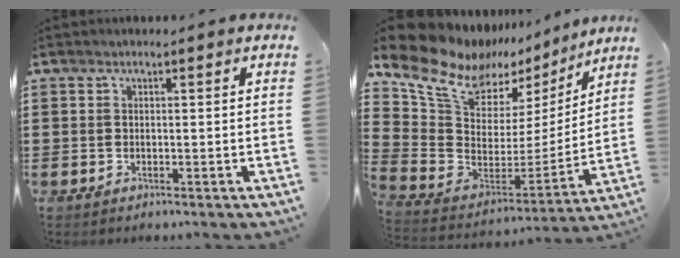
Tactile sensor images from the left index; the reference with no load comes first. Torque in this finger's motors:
{"motor_torque": [2.14, 0.00, 1.05, 0.21]}